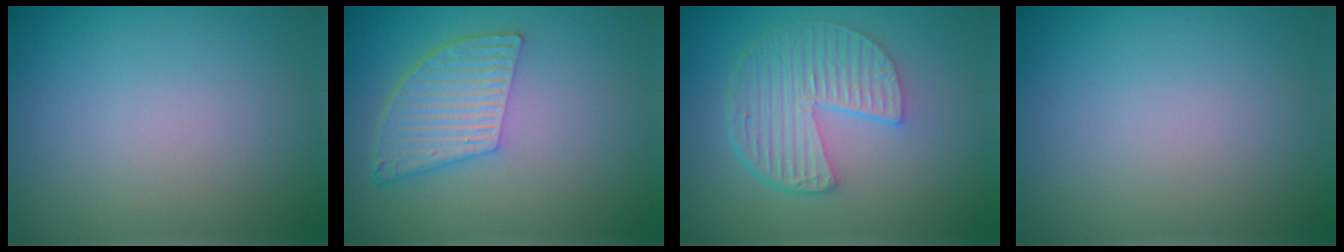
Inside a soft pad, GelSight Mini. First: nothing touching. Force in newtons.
{"total": 5.5, "press": 4.0, "slide": 3.7}
{"total": 5.8, "press": 4.2, "slide": 3.9}
{"total": 0.0}